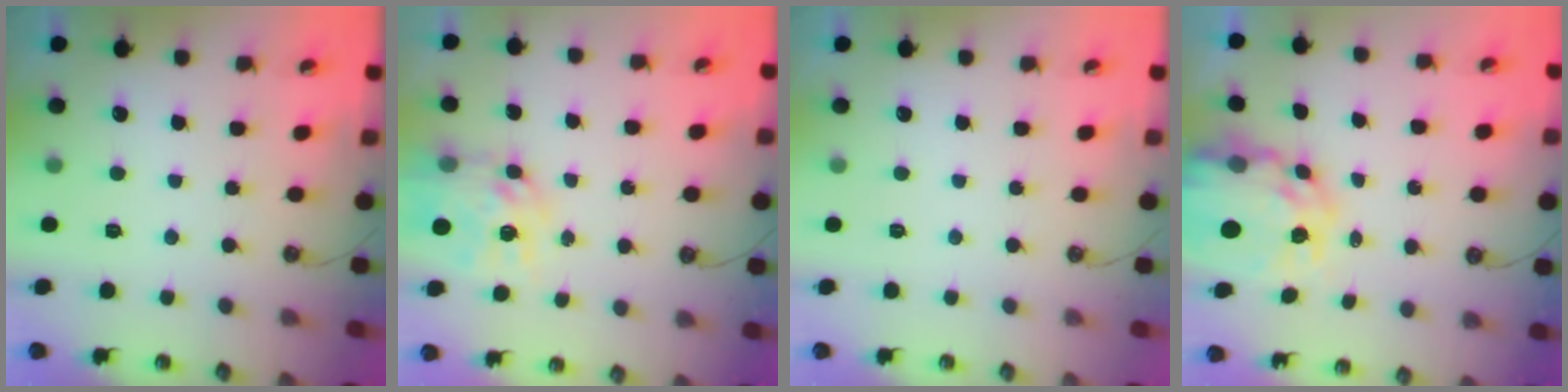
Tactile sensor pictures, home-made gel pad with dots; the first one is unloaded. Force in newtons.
{"total": 11.9, "press": 11.8, "slide": 1.0}
{"total": 0.0}
{"total": 12.7, "press": 12.7, "slide": 1.2}